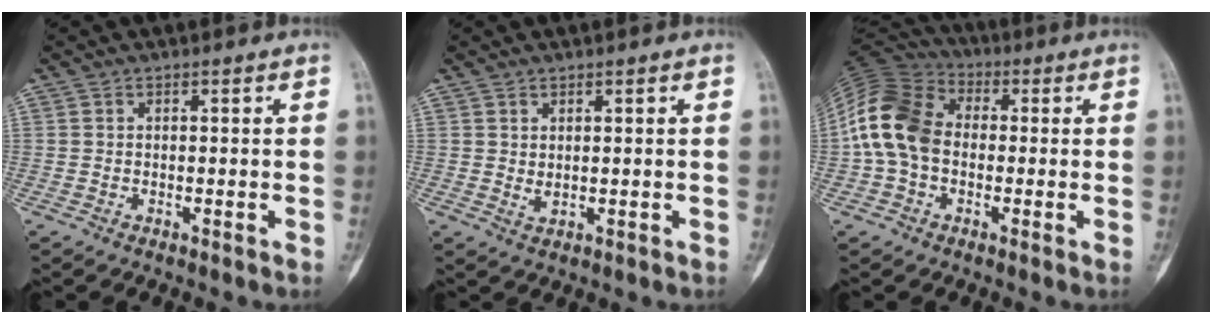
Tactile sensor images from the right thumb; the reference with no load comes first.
{"total": 1.4, "force": [0.6, 0.7, 1.1], "torque": [-0.020, -0.007, 0.017]}
{"total": 14.3, "force": [-0.6, 10.5, 9.6], "torque": [-0.189, 0.032, -0.025]}